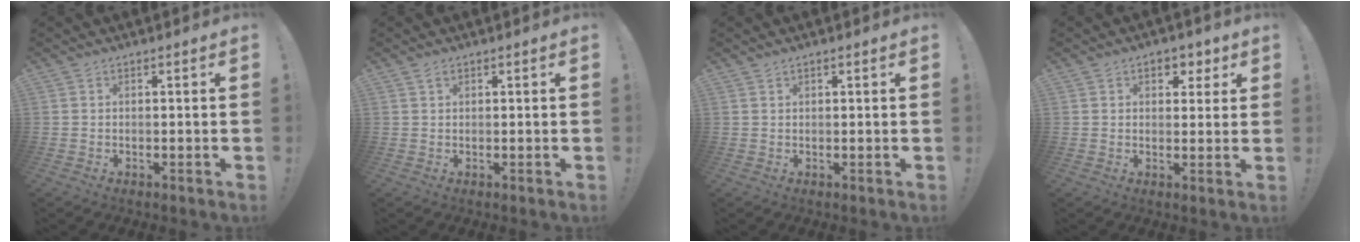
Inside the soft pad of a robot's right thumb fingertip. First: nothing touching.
{"total": 1.0, "force": [0.6, 0.5, 0.7], "torque": [-0.008, 0.000, 0.010]}
{"total": 1.0, "force": [0.9, 0.2, 0.4], "torque": [-0.008, -0.002, 0.018]}
{"total": 5.4, "force": [2.8, 3.7, 2.8], "torque": [-0.017, -0.011, 0.044]}